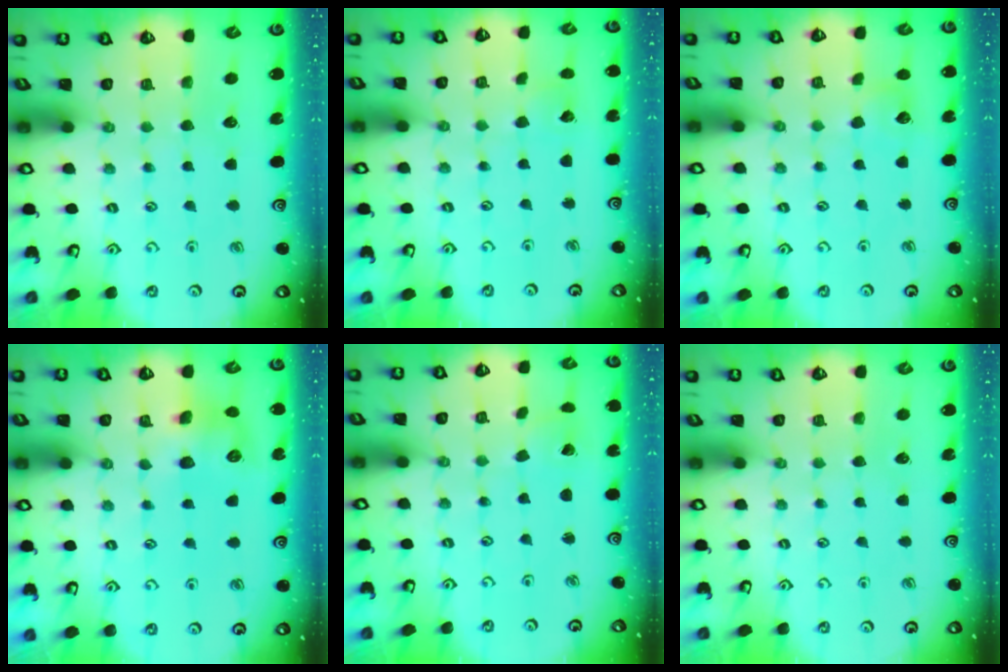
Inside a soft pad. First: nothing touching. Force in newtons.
{"total": 2.4, "press": 2.3, "slide": 0.3}
{"total": 7.5, "press": 7.5, "slide": 0.7}
{"total": 8.3, "press": 8.3, "slide": 0.8}
{"total": 1.5, "press": 1.5, "slide": 0.2}
{"total": 0.0}